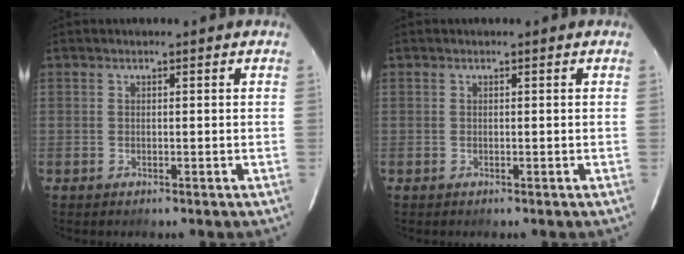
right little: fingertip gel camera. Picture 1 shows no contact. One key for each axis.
{"total": 0.0}